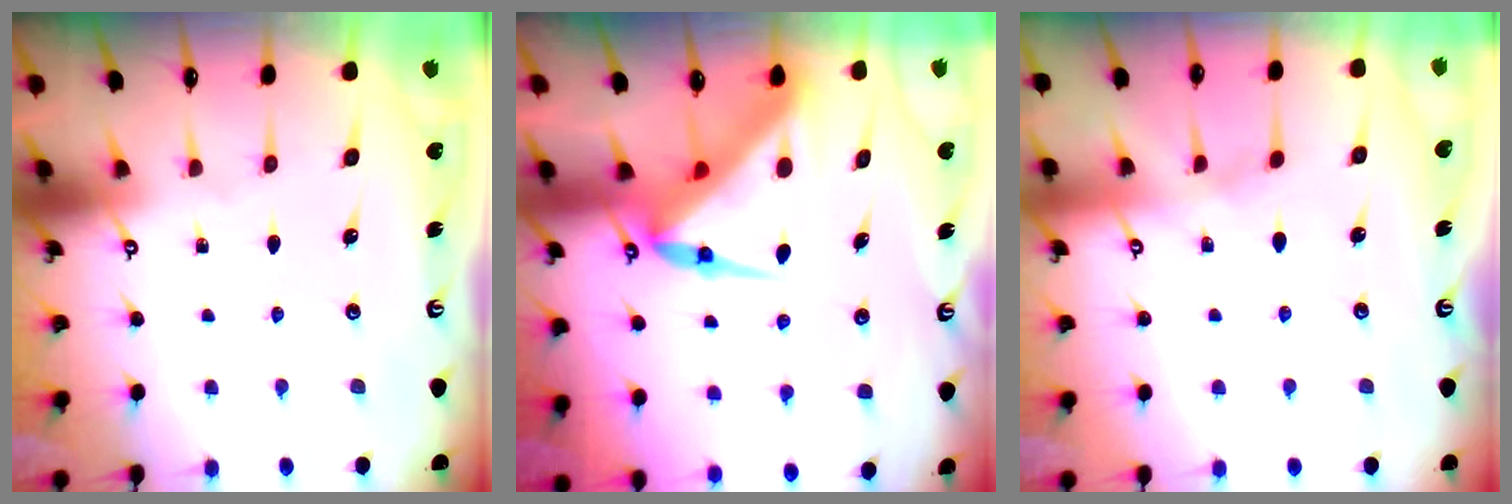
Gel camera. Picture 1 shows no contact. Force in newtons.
{"total": 7.7, "press": 7.7, "slide": 0.5}
{"total": 6.6, "press": 6.6, "slide": 0.6}